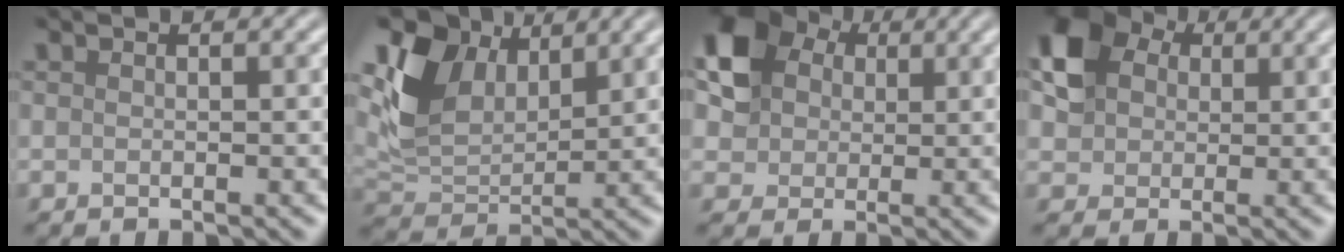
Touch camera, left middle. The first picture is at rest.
{"total": 7.5, "force": [4.4, 4.8, 3.8], "torque": [-0.086, 0.006, 0.086]}
{"total": 8.8, "force": [3.0, 7.0, 4.3], "torque": [-0.102, 0.027, 0.041]}
{"total": 6.4, "force": [2.1, 5.1, 3.2], "torque": [-0.085, 0.013, 0.026]}